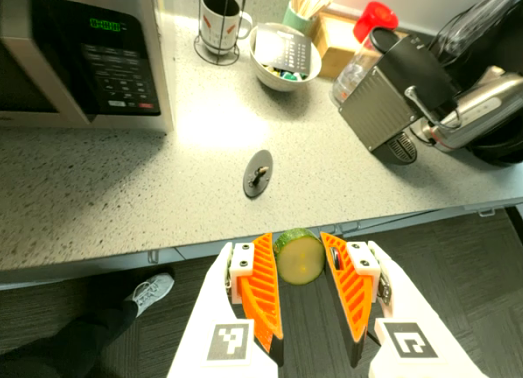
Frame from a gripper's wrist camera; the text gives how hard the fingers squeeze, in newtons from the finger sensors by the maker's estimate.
{"total": 8.1, "left": 7.6, "right": 8.6}